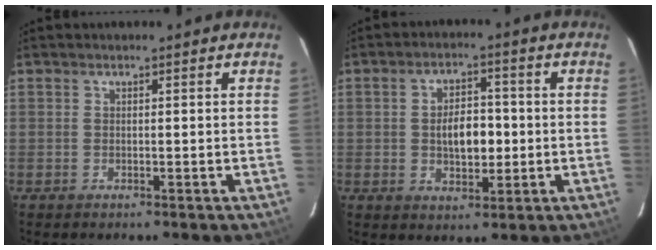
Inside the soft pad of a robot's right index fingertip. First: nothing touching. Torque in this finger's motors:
{"motor_torque": [0.73, -0.26, 0.49, 0.11]}